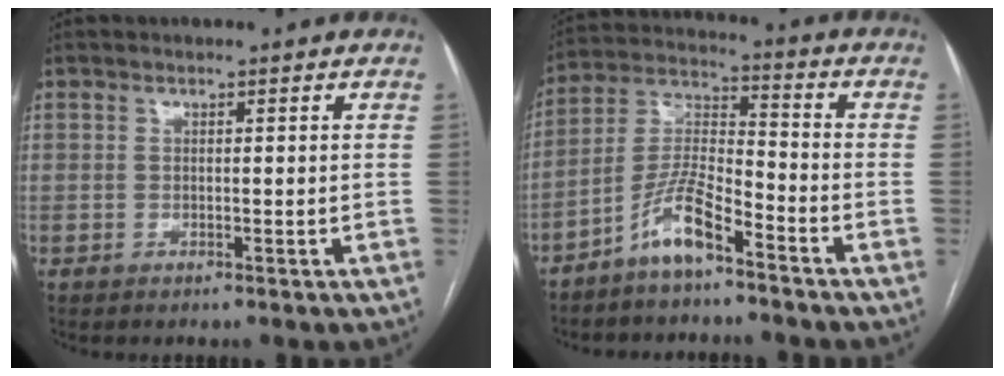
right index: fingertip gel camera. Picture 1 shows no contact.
{"total": 8.5, "force": [-5.8, 1.6, 6.0], "torque": [-0.132, 0.004, -0.117]}